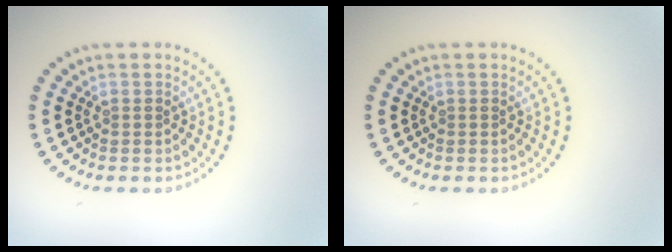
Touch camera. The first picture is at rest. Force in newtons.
{"total": 0.0}